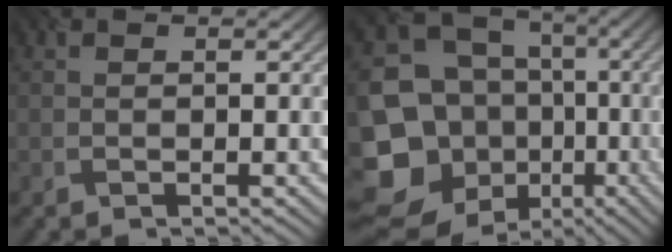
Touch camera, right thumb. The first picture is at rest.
{"total": 20.0, "force": [-5.6, 17.8, 7.2], "torque": [-0.209, -0.026, -0.096]}